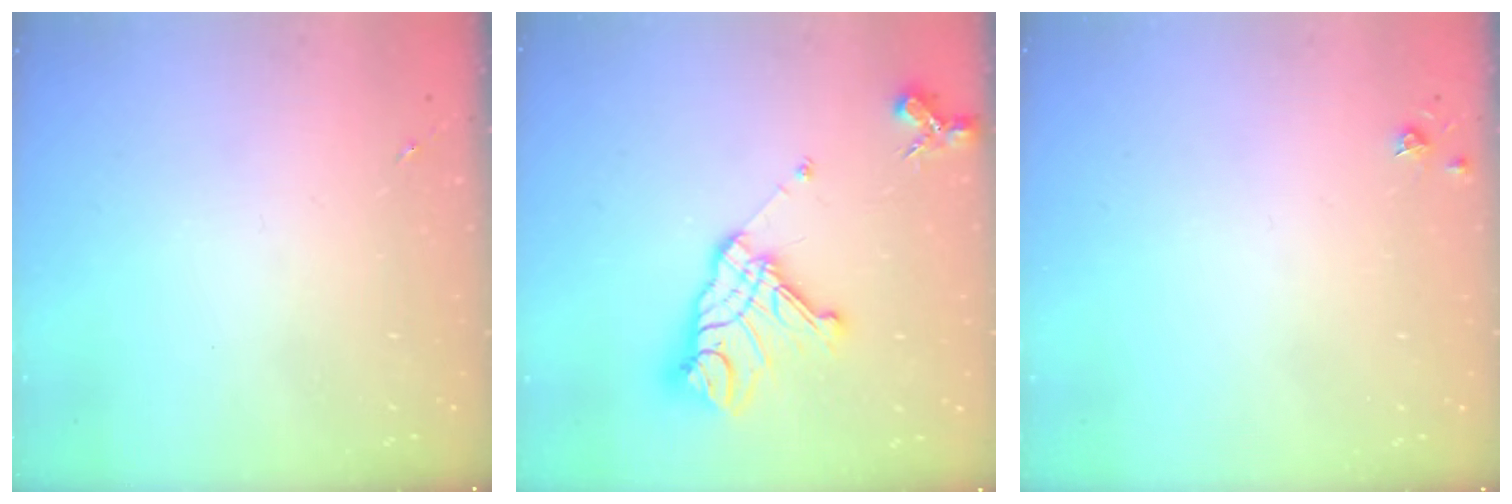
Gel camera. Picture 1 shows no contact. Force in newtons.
{"total": 17.5, "press": 17.3, "slide": 2.0}
{"total": 3.8, "press": 3.8, "slide": 0.5}